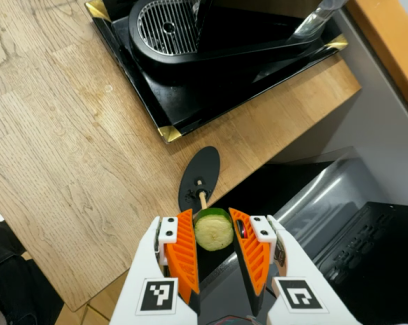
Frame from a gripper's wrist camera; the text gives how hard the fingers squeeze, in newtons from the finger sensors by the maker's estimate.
{"total": 9.8, "left": 9.9, "right": 9.7}